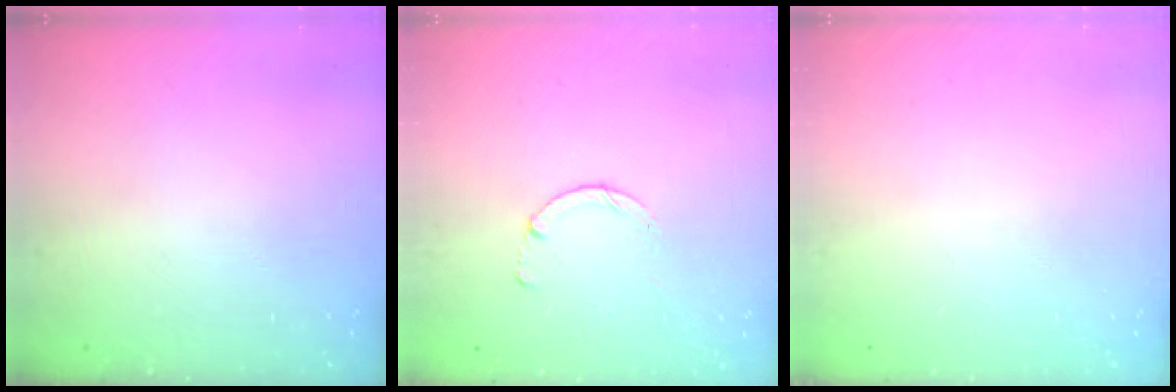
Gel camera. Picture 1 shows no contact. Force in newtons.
{"total": 0.0}
{"total": 0.0}